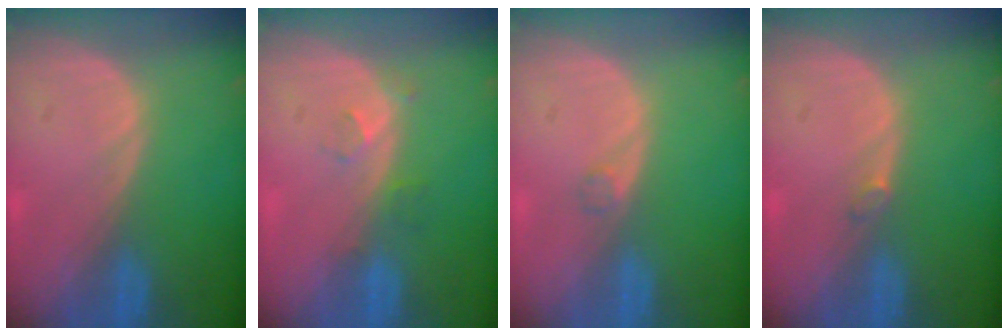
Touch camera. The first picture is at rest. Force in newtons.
{"total": 2.7, "press": 2.3, "slide": 1.5}
{"total": 0.9, "press": 0.9, "slide": 0.1}
{"total": 0.8, "press": 0.8, "slide": 0.2}